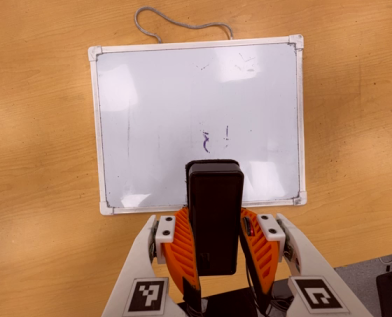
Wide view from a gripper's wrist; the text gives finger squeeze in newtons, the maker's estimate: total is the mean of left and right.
{"total": 7.8, "left": 6.8, "right": 8.8}